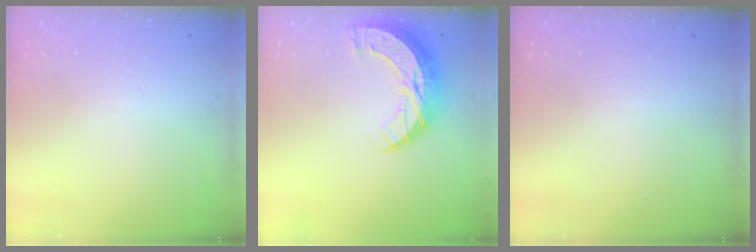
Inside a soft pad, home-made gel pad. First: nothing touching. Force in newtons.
{"total": 12.3, "press": 12.2, "slide": 0.9}
{"total": 0.0}